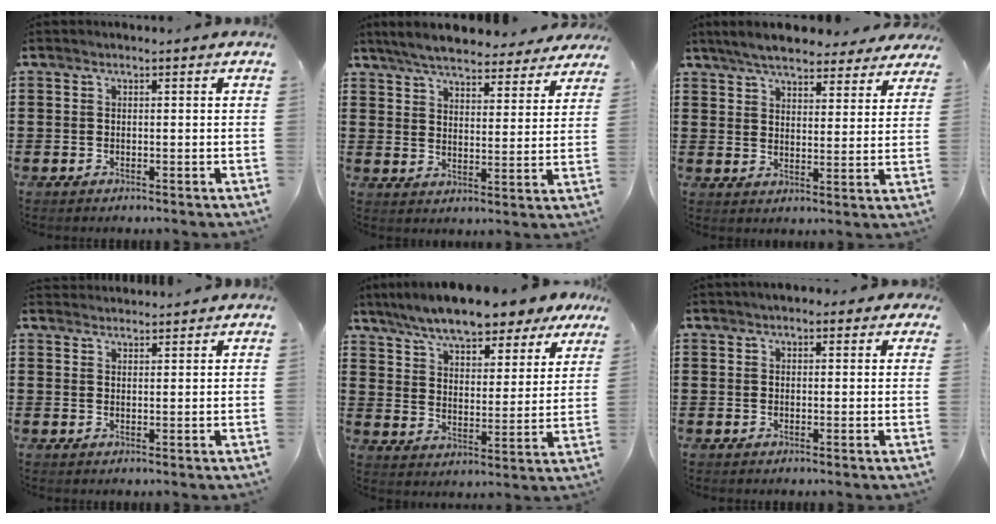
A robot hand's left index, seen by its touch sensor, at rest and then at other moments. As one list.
[{"total": 6.0, "force": [5.7, 0.7, 1.8], "torque": [-0.060, -0.024, 0.101]}, {"total": 6.2, "force": [5.7, 1.1, 2.0], "torque": [-0.061, -0.013, 0.105]}, {"total": 1.8, "force": [1.8, 0.2, -0.1], "torque": [-0.002, 0.000, 0.036]}, {"total": 8.9, "force": [8.0, 1.4, 3.5], "torque": [-0.102, -0.027, 0.145]}, {"total": 1.7, "force": [1.2, 0.9, 0.8], "torque": [-0.018, 0.010, 0.021]}]